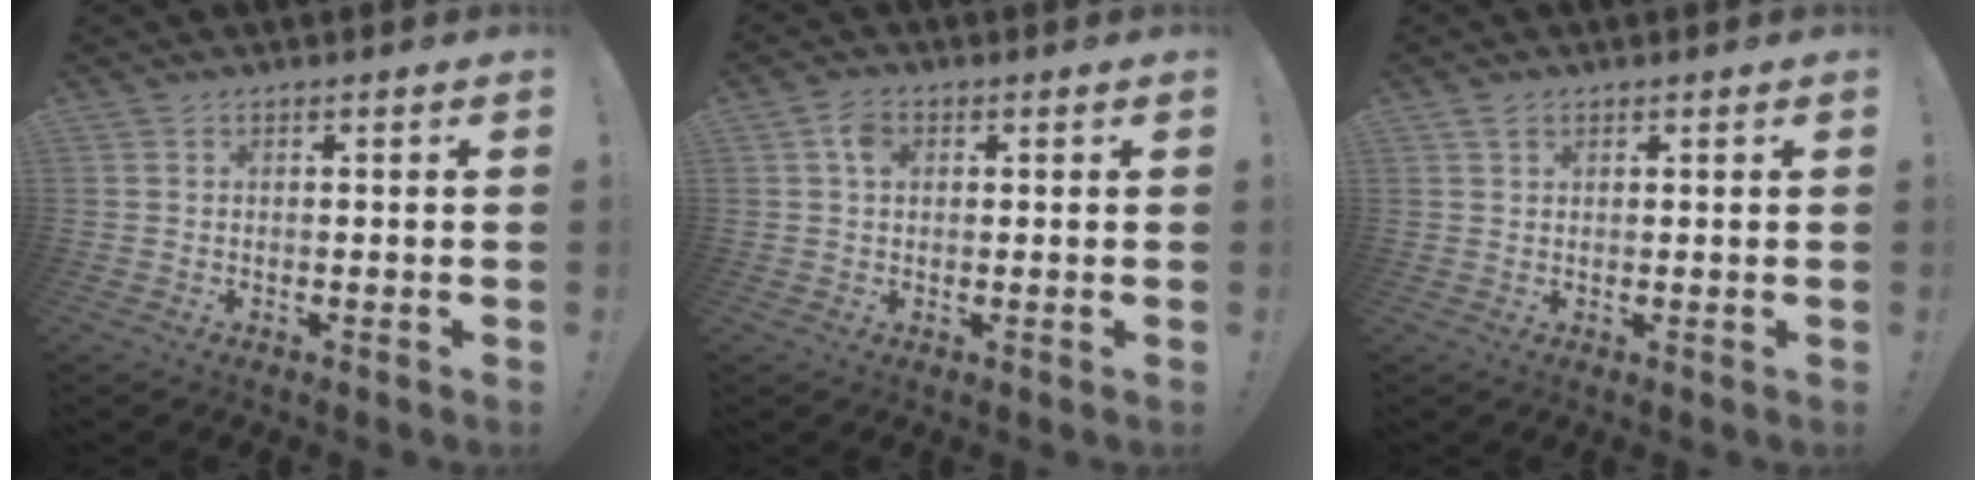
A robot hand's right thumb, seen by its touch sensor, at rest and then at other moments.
{"total": 4.0, "force": [1.0, 2.7, 2.7], "torque": [-0.043, 0.004, 0.016]}
{"total": 2.0, "force": [1.4, 1.1, 0.9], "torque": [-0.006, -0.005, 0.023]}